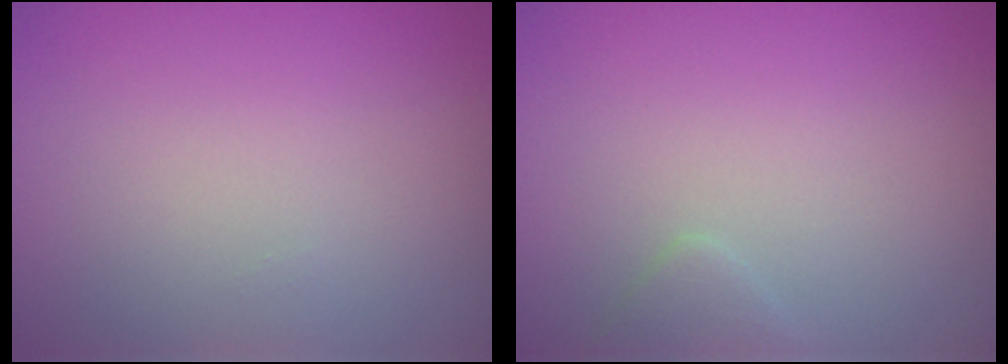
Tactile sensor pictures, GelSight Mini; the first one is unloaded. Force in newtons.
{"total": 1.2, "press": 1.2, "slide": 0.1}